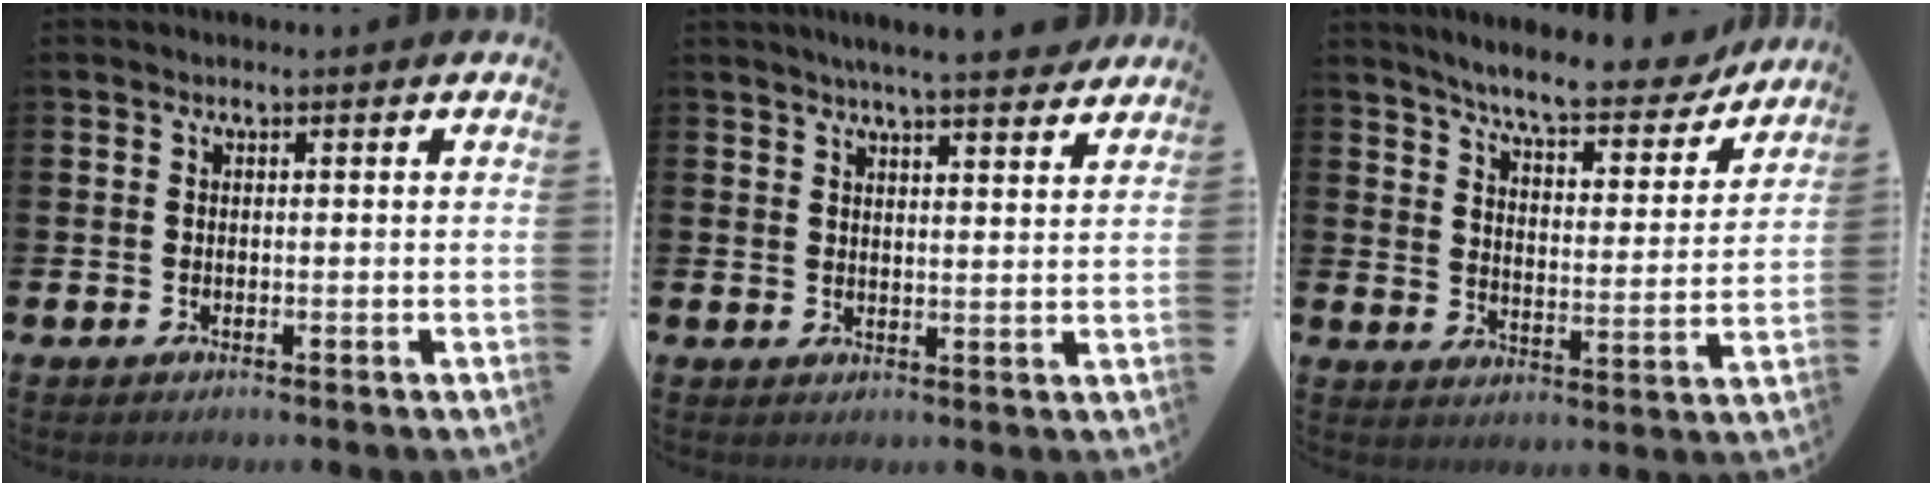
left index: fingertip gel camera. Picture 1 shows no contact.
{"total": 5.5, "force": [5.3, -0.2, 1.6], "torque": [-0.035, -0.028, 0.093]}
{"total": 8.2, "force": [7.6, 1.0, 2.9], "torque": [-0.076, -0.050, 0.128]}